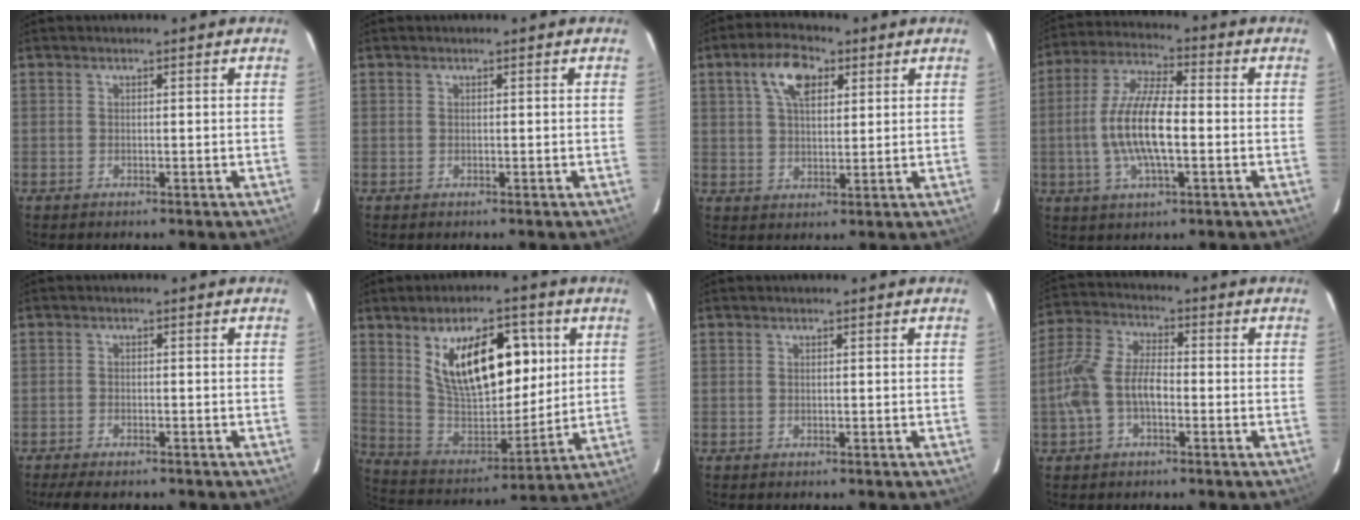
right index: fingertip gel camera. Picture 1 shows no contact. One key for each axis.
{"total": 0.0}
{"total": 7.5, "fx": 3.5, "fy": 3.7, "fz": 5.6, "tx": -0.100, "ty": 0.021, "tz": 0.062}
{"total": 12.4, "fx": -2.0, "fy": 3.8, "fz": 11.6, "tx": -0.236, "ty": 0.001, "tz": -0.038}
{"total": 5.1, "fx": -4.3, "fy": 1.5, "fz": 2.4, "tx": -0.068, "ty": -0.017, "tz": -0.068}
{"total": 19.7, "fx": 7.3, "fy": 9.8, "fz": 15.5, "tx": -0.261, "ty": 0.000, "tz": 0.143}
{"total": 0.0}
{"total": 9.0, "fx": -2.3, "fy": 4.6, "fz": 7.3, "tx": -0.163, "ty": 0.015, "tz": -0.045}